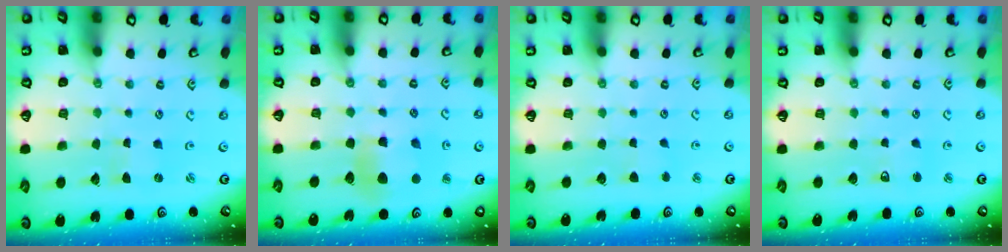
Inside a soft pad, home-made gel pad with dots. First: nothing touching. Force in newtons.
{"total": 8.1, "press": 8.1, "slide": 0.6}
{"total": 2.9, "press": 2.8, "slide": 0.4}
{"total": 4.2, "press": 4.1, "slide": 0.7}